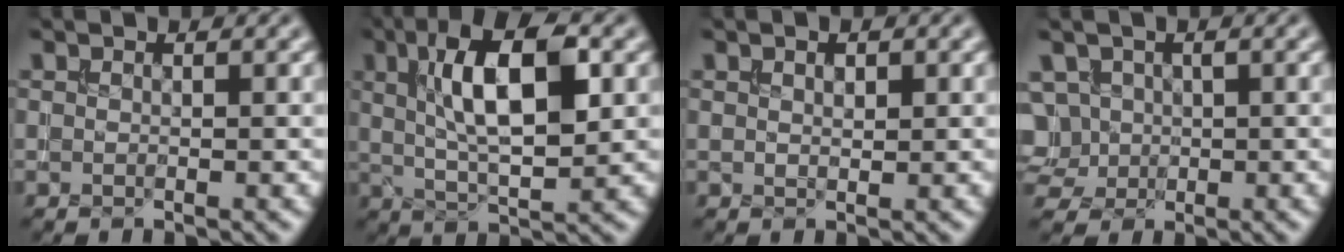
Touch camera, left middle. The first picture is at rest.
{"total": 9.0, "force": [2.3, 3.3, 8.1], "torque": [-0.134, 0.011, 0.033]}
{"total": 1.1, "force": [0.5, 0.6, 0.8], "torque": [-0.012, 0.000, 0.010]}
{"total": 4.8, "force": [0.5, 4.2, 2.2], "torque": [-0.049, 0.025, 0.005]}